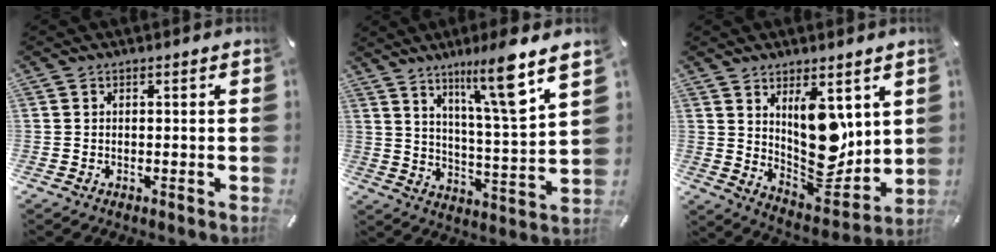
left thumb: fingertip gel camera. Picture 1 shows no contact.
{"total": 14.1, "force": [9.9, 1.4, 10.0], "torque": [-0.161, -0.057, 0.153]}
{"total": 13.2, "force": [4.6, 7.5, 9.7], "torque": [-0.142, -0.052, 0.091]}